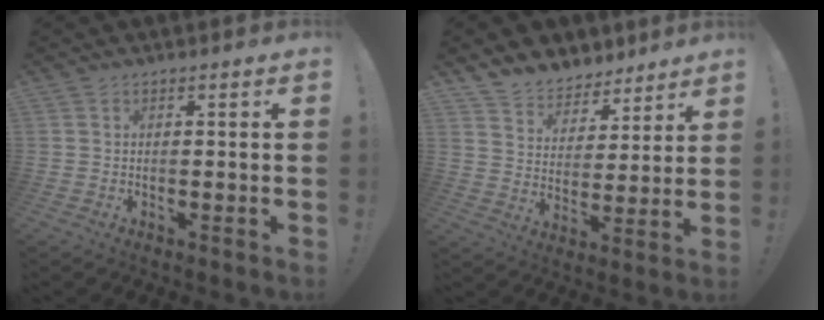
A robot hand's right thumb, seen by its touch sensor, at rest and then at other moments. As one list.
[{"total": 7.9, "force": [6.3, 4.8, 0.5], "torque": [-0.018, -0.057, 0.125]}]